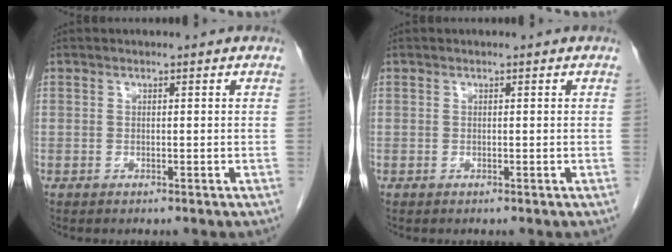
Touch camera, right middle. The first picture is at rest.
{"total": 0.0}